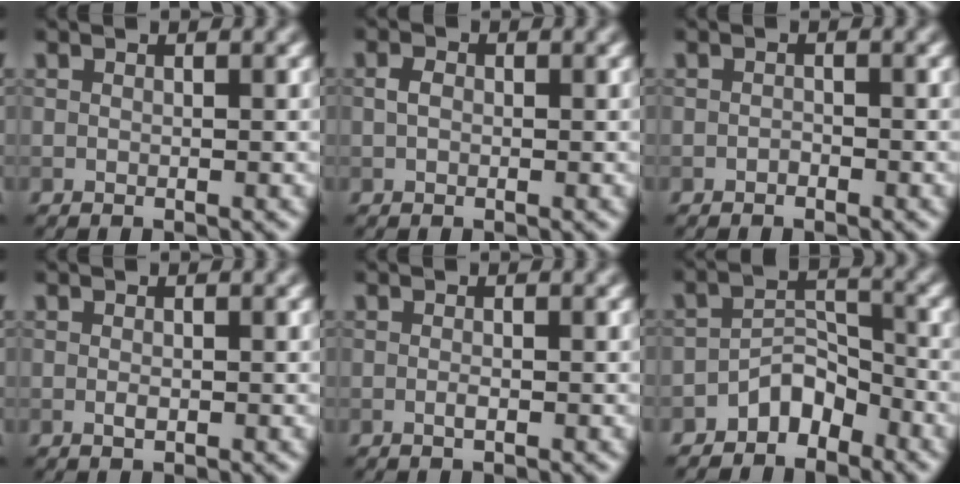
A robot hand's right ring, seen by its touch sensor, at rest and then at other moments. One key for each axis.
{"total": 1.1, "fx": 0.0, "fy": 0.8, "fz": 0.7, "tx": -0.015, "ty": 0.003, "tz": -0.003}
{"total": 0.5, "fx": -0.4, "fy": 0.3, "fz": 0.2, "tx": -0.002, "ty": 0.000, "tz": -0.008}
{"total": 0.6, "fx": -0.1, "fy": 0.3, "fz": 0.5, "tx": -0.013, "ty": -0.001, "tz": -0.002}
{"total": 0.7, "fx": -0.2, "fy": 0.2, "fz": 0.6, "tx": -0.014, "ty": -0.002, "tz": -0.005}
{"total": 3.3, "fx": -2.4, "fy": 1.8, "fz": 1.3, "tx": -0.015, "ty": 0.016, "tz": -0.046}